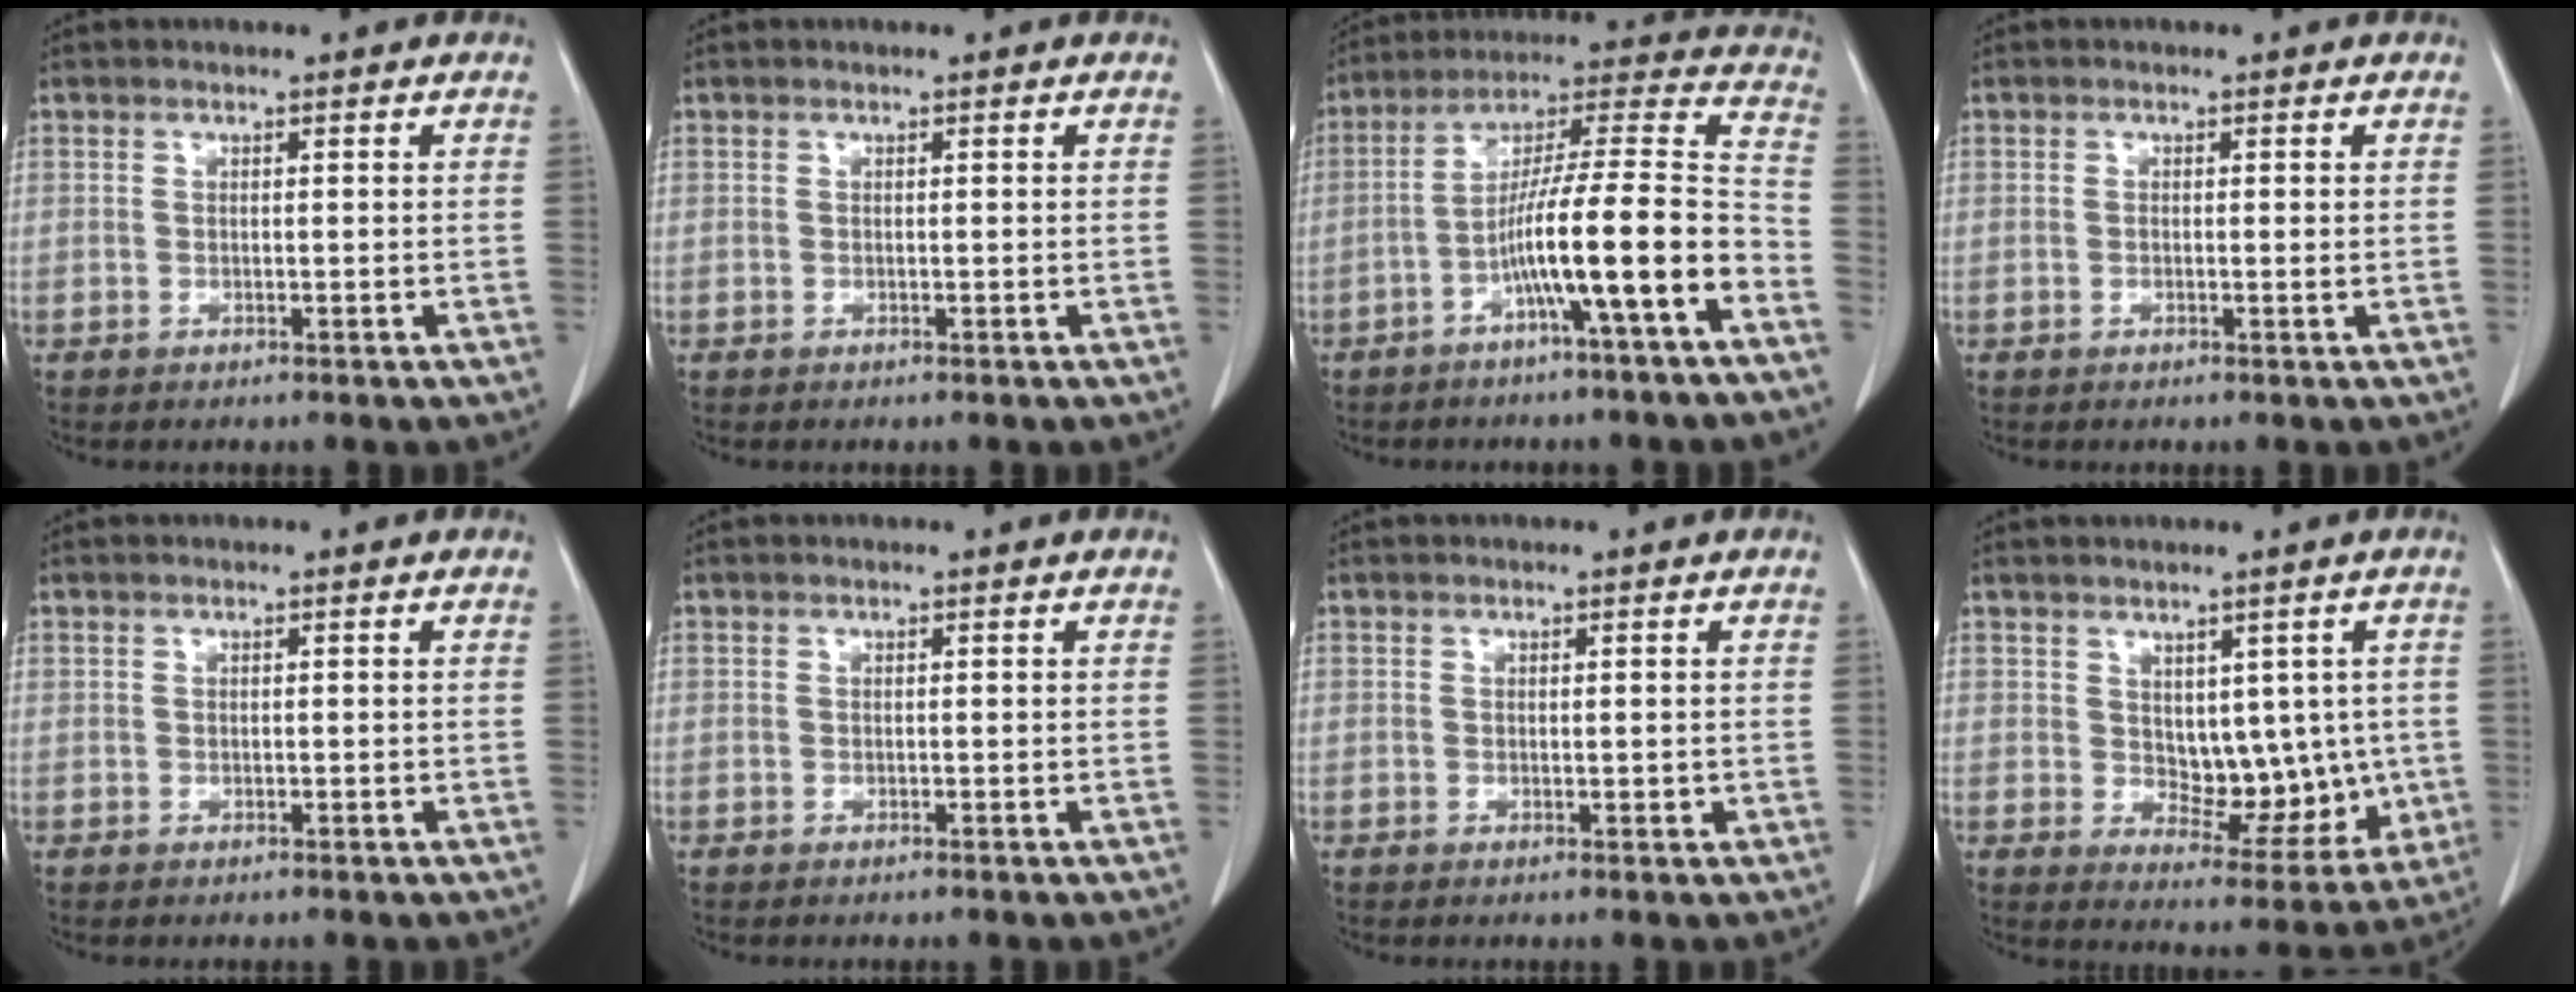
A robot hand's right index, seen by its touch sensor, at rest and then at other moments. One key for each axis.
{"total": 0.0}
{"total": 16.0, "fx": -6.8, "fy": 0.0, "fz": 14.5, "tx": -0.235, "ty": 0.017, "tz": -0.115}
{"total": 1.0, "fx": 0.0, "fy": 0.2, "fz": 0.9, "tx": -0.020, "ty": -0.001, "tz": 0.001}
{"total": 0.0}
{"total": 0.0}
{"total": 0.9, "fx": -0.1, "fy": 0.3, "fz": 0.8, "tx": -0.012, "ty": -0.002, "tz": 0.002}
{"total": 9.0, "fx": 0.6, "fy": 5.6, "fz": 7.1, "tx": -0.073, "ty": 0.003, "tz": 0.028}